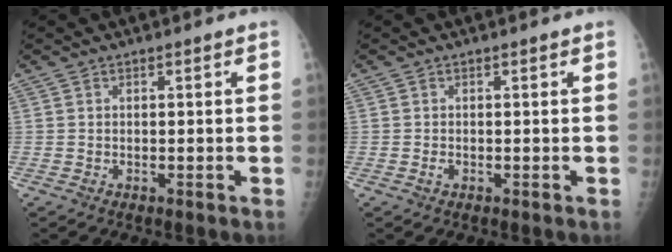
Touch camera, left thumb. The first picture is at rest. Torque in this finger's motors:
{"motor_torque": [-0.25, 0.03, 0.10, 0.07, 0.00]}